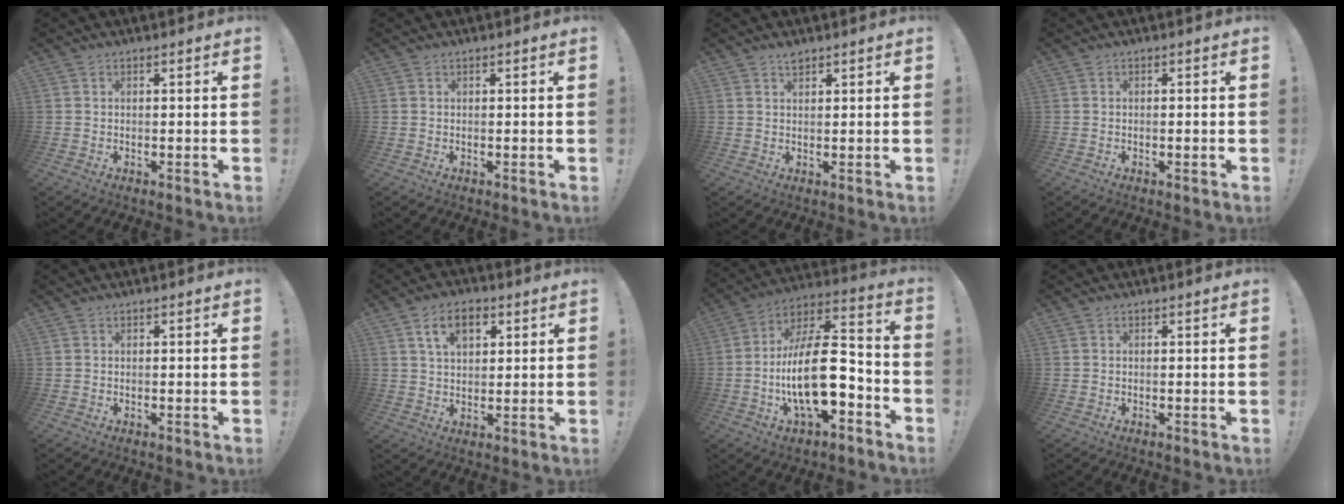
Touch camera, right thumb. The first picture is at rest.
{"total": 0.0}
{"total": 1.9, "force": [1.5, 0.6, 0.9], "torque": [-0.006, -0.008, 0.025]}
{"total": 0.9, "force": [-0.4, 0.1, 0.8], "torque": [-0.005, -0.003, -0.008]}
{"total": 0.0}
{"total": 9.2, "force": [4.0, 5.5, 6.2], "torque": [-0.099, 0.006, 0.072]}
{"total": 20.6, "force": [-4.3, 9.2, 17.9], "torque": [-0.325, 0.017, -0.072]}
{"total": 0.0}